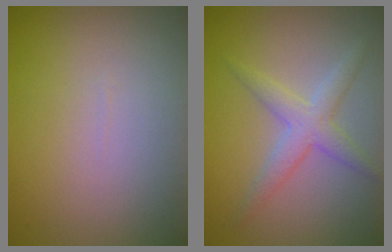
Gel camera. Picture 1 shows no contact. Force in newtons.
{"total": 2.8, "press": 2.8, "slide": 0.0}